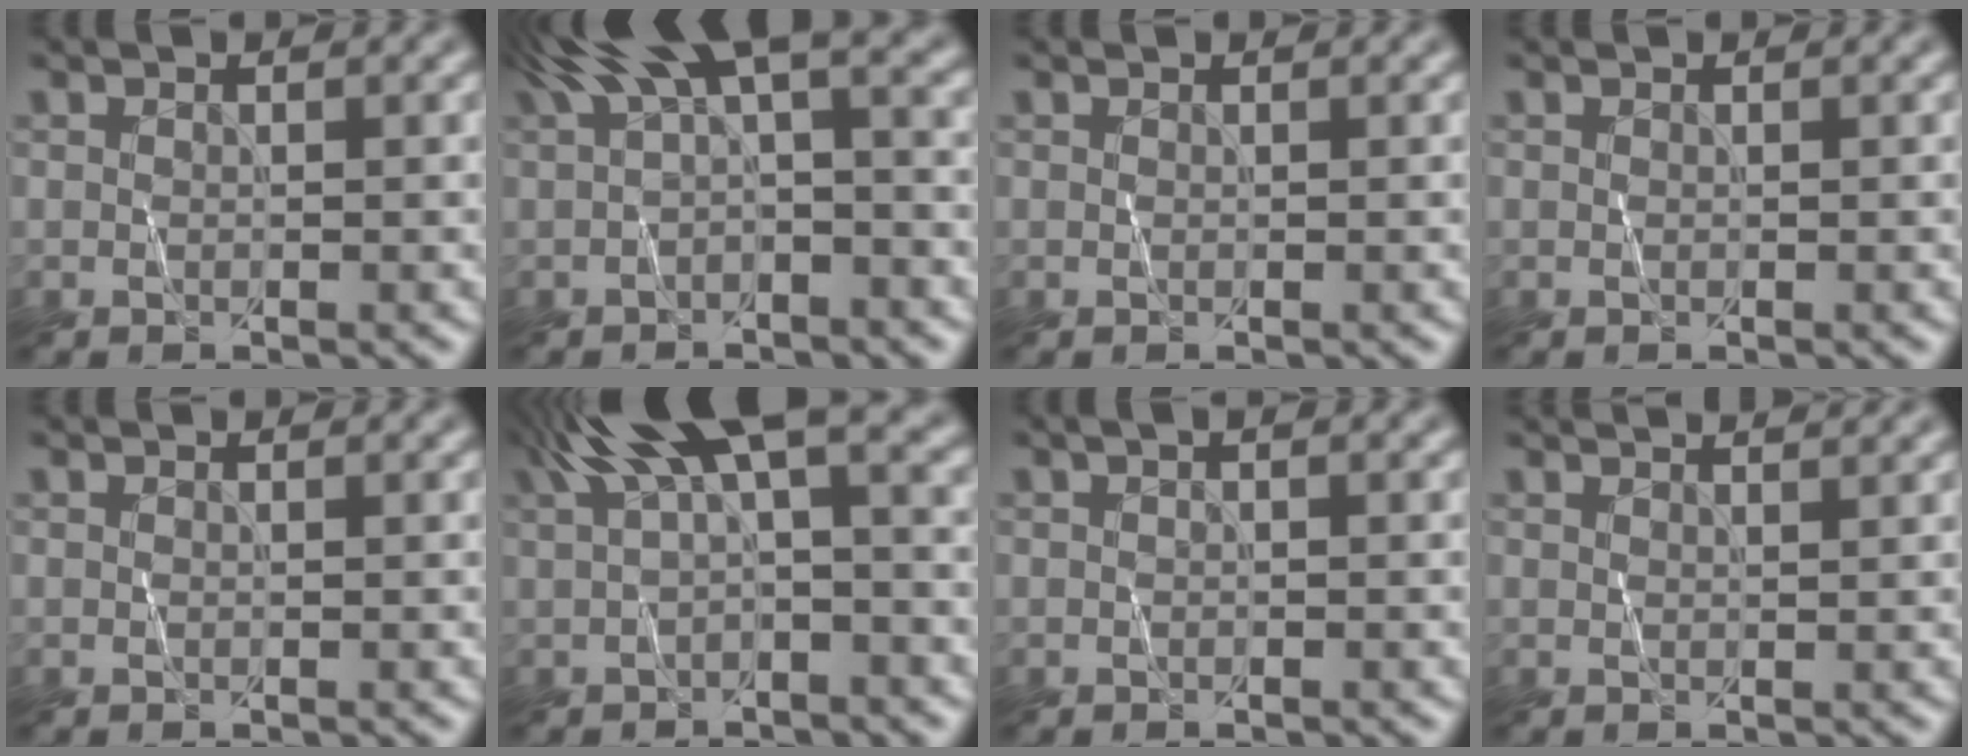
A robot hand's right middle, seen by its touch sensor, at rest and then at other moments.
{"total": 7.0, "force": [2.2, 2.3, 6.3], "torque": [-0.111, 0.026, 0.033]}
{"total": 0.0}
{"total": 0.0}
{"total": 0.0}
{"total": 8.4, "force": [2.9, 2.6, 7.5], "torque": [-0.138, 0.028, 0.049]}
{"total": 0.7, "force": [0.3, 0.1, 0.6], "torque": [-0.012, -0.002, 0.001]}
{"total": 3.2, "force": [2.6, 1.0, 1.6], "torque": [-0.005, 0.017, 0.009]}